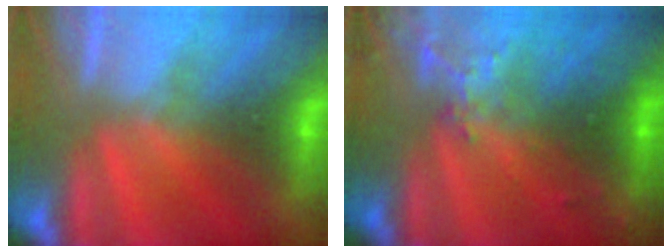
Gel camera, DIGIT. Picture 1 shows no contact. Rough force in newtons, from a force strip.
{"total": 6.2}